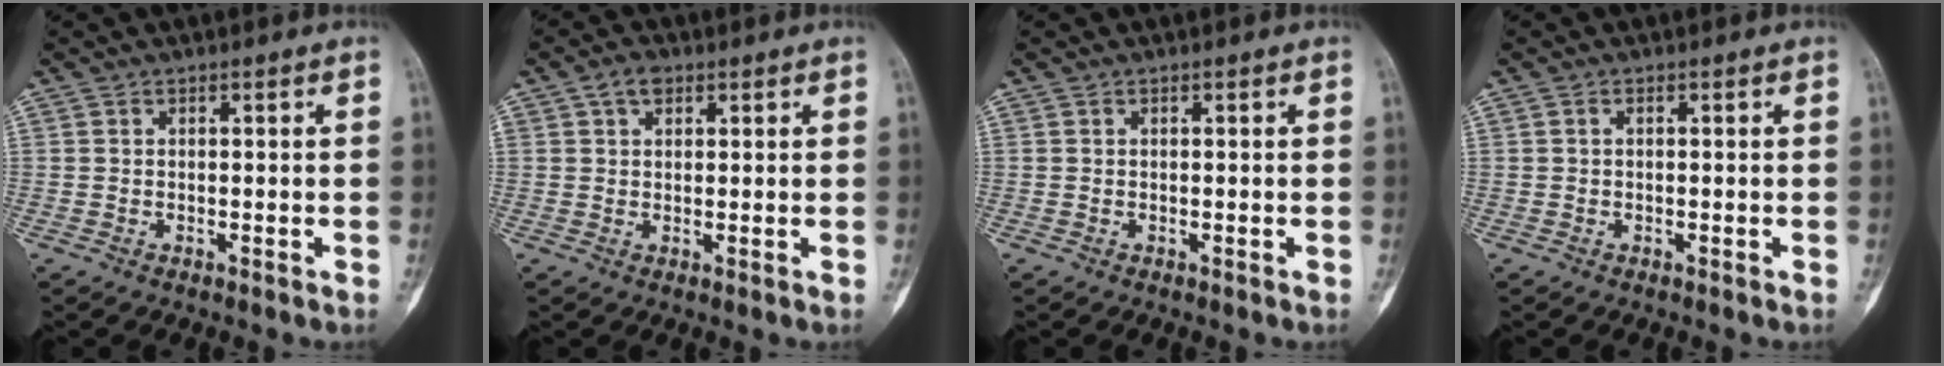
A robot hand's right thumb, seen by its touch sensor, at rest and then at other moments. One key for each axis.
{"total": 3.0, "fx": 1.4, "fy": 2.0, "fz": 1.7, "tx": -0.021, "ty": 0.007, "tz": 0.024}
{"total": 0.0}
{"total": 0.0}